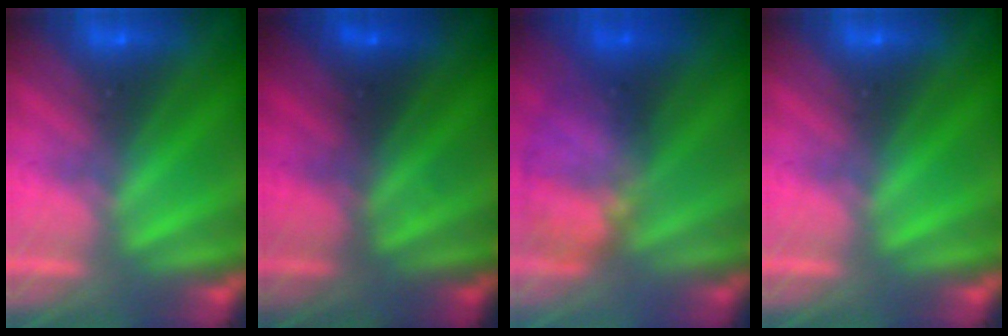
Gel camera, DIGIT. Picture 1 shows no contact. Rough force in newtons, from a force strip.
{"total": 1.3}
{"total": 8.5}
{"total": 0.0}